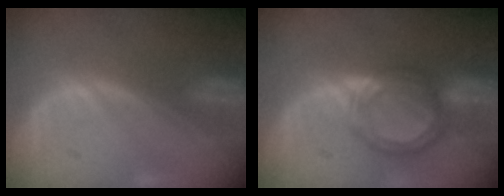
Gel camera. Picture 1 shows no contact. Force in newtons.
{"total": 6.3, "press": 5.9, "slide": 2.3}